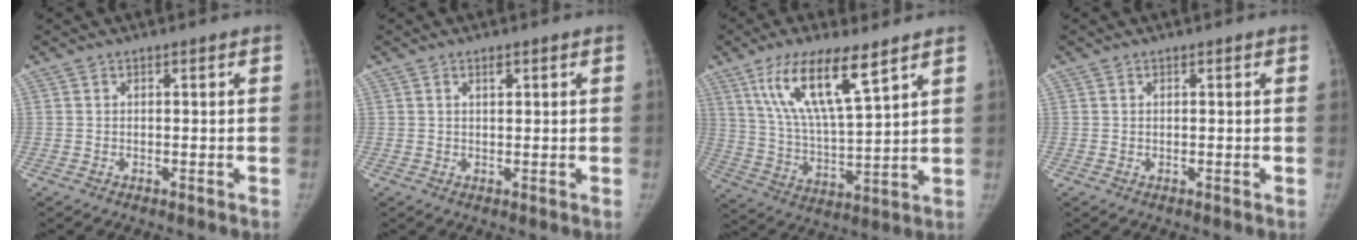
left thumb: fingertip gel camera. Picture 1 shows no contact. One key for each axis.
{"total": 1.4, "fx": 0.8, "fy": 0.6, "fz": 1.0, "tx": -0.014, "ty": -0.003, "tz": 0.013}
{"total": 15.3, "fx": 8.6, "fy": 3.9, "fz": 12.1, "tx": -0.216, "ty": -0.037, "tz": 0.168}
{"total": 0.0}